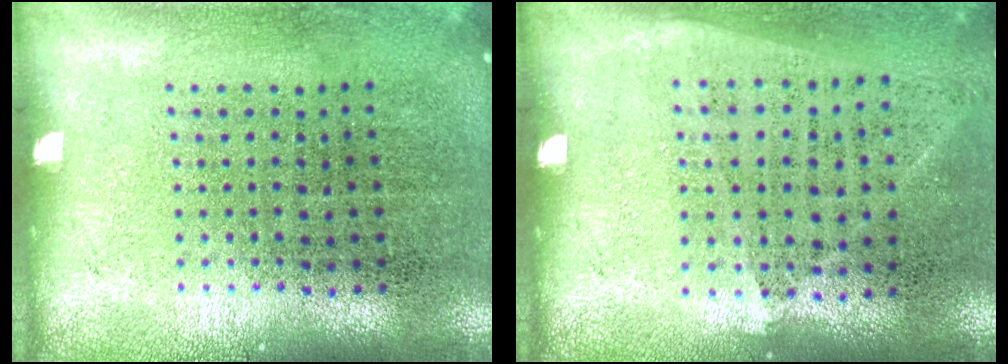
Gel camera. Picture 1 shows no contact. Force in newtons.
{"total": 1.0, "press": 0.8, "slide": 0.5}